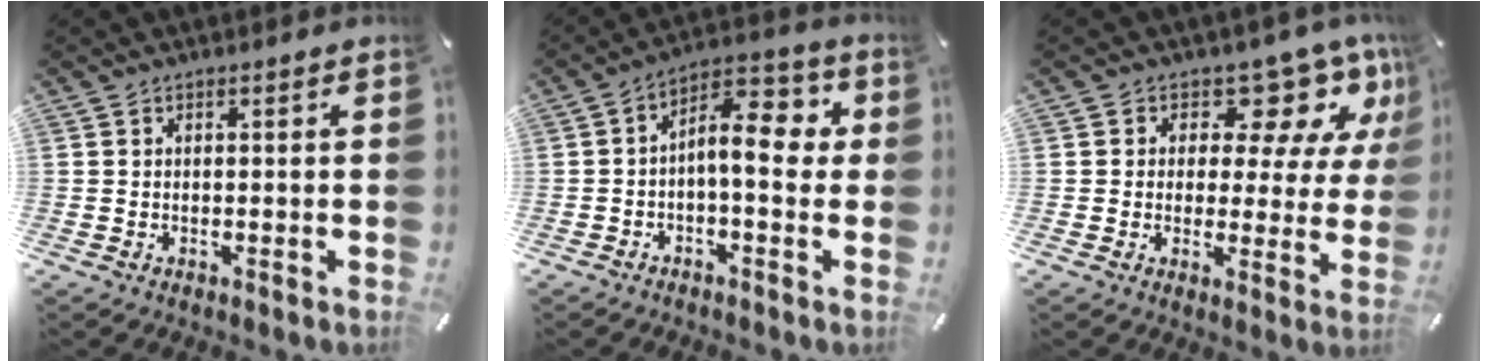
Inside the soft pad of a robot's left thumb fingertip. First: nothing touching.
{"total": 9.8, "force": [0.9, 4.9, 8.5], "torque": [-0.133, -0.007, 0.014]}
{"total": 11.8, "force": [7.6, 6.5, 6.3], "torque": [-0.081, -0.058, 0.130]}